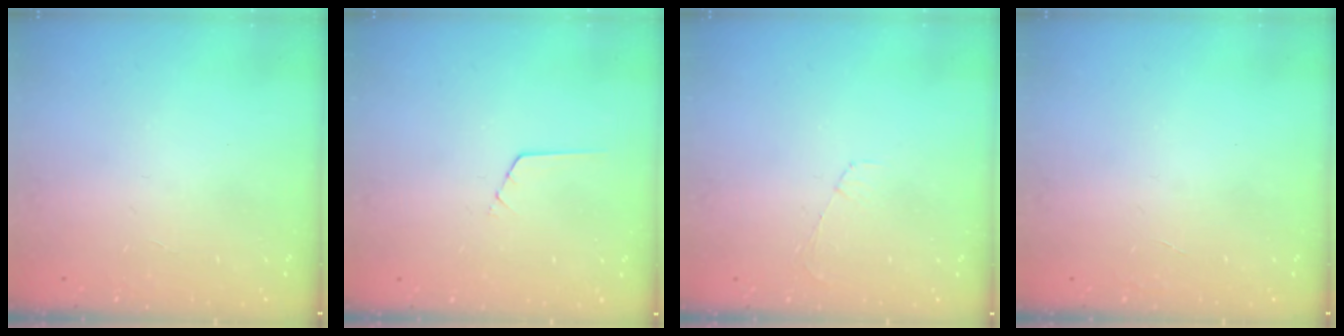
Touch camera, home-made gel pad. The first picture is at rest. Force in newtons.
{"total": 0.6, "press": 0.5, "slide": 0.2}
{"total": 3.0, "press": 3.0, "slide": 0.4}
{"total": 0.0}